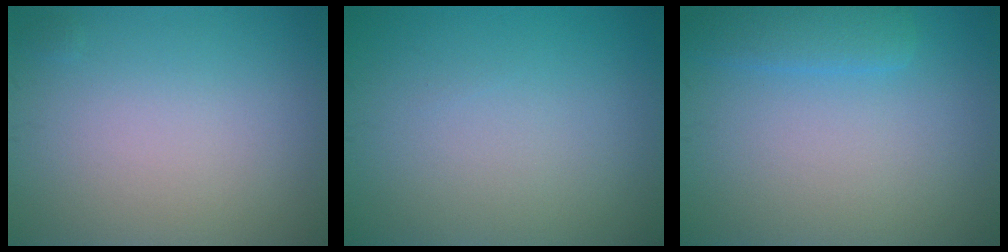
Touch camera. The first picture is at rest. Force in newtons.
{"total": 0.0}
{"total": 2.2, "press": 2.2, "slide": 0.1}